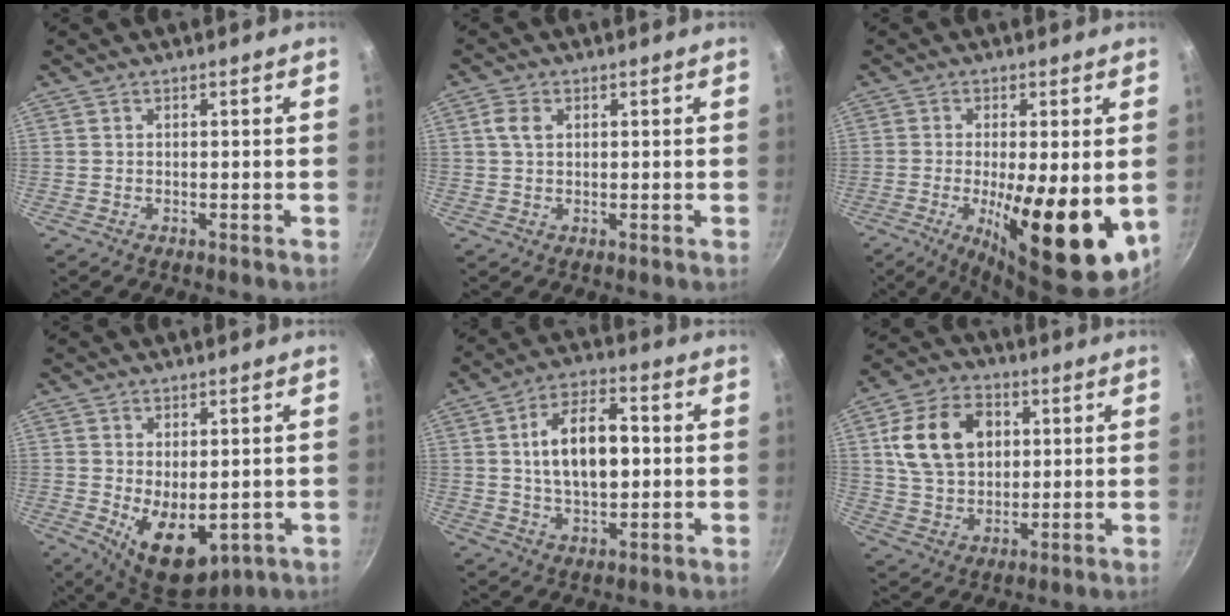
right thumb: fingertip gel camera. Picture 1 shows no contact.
{"total": 3.0, "force": [0.9, 1.9, 2.1], "torque": [-0.044, 0.004, 0.017]}
{"total": 18.8, "force": [-3.9, 5.9, 17.4], "torque": [-0.227, -0.031, -0.037]}
{"total": 11.4, "force": [-2.3, 6.3, 9.2], "torque": [-0.127, -0.011, -0.011]}
{"total": 12.9, "force": [1.3, 7.0, 10.7], "torque": [-0.165, 0.011, 0.019]}
{"total": 15.0, "force": [3.7, 11.0, 9.5], "torque": [-0.145, 0.005, 0.065]}